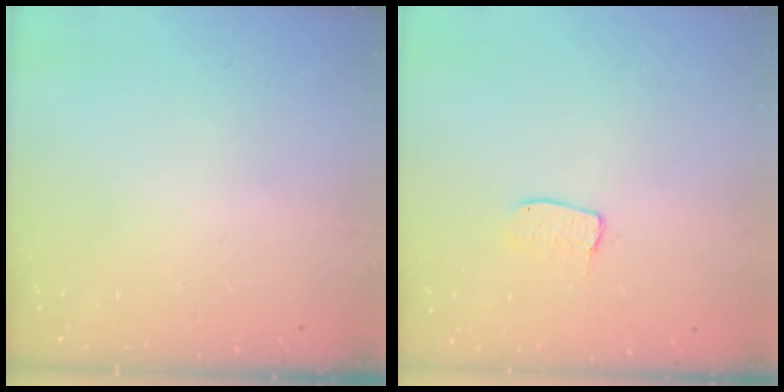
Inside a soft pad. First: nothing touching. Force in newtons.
{"total": 4.8, "press": 4.8, "slide": 0.3}